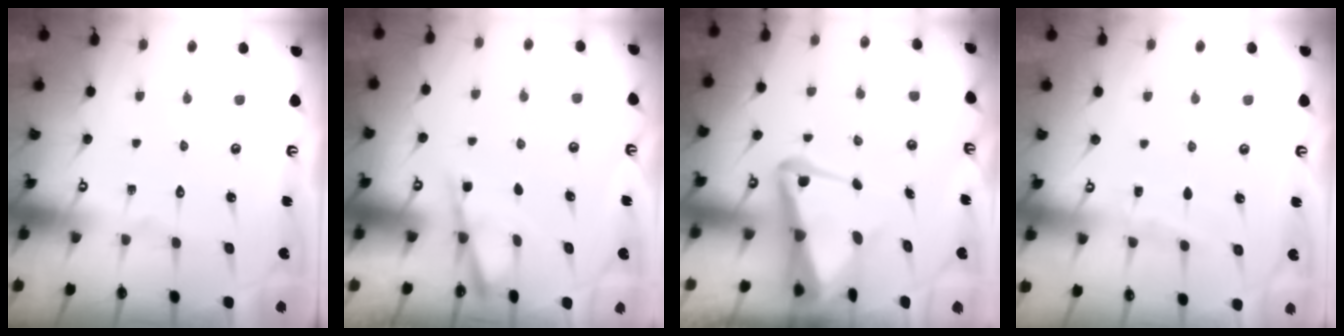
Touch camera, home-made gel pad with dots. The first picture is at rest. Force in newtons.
{"total": 3.0, "press": 3.0, "slide": 0.5}
{"total": 6.7, "press": 6.6, "slide": 1.1}
{"total": 3.2, "press": 3.2, "slide": 0.4}